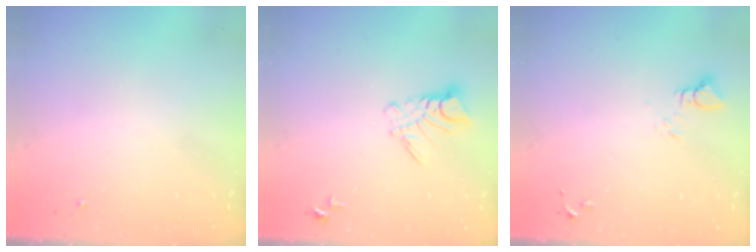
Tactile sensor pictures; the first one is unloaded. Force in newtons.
{"total": 8.0, "press": 8.0, "slide": 0.7}
{"total": 3.1, "press": 3.1, "slide": 0.1}